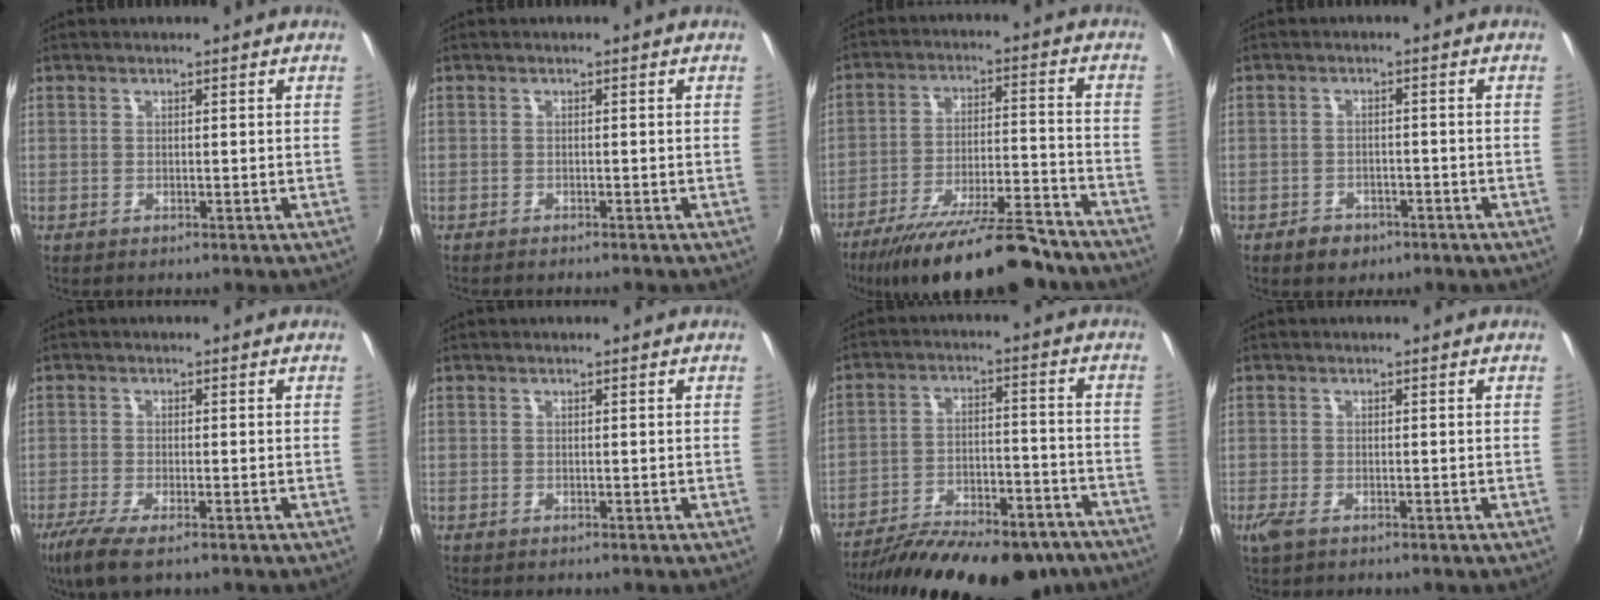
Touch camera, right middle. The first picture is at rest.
{"total": 1.4, "force": [-1.3, -0.1, 0.4], "torque": [-0.013, -0.010, -0.025]}
{"total": 20.5, "force": [-17.3, 3.6, 10.4], "torque": [-0.190, -0.029, -0.256]}
{"total": 4.1, "force": [-2.8, 2.6, 1.4], "torque": [-0.043, -0.001, -0.041]}
{"total": 6.6, "force": [-4.1, 1.4, 5.0], "torque": [-0.116, -0.028, -0.076]}
{"total": 0.0}
{"total": 25.0, "force": [-20.4, 8.5, 11.7], "torque": [-0.214, -0.016, -0.278]}
{"total": 2.3, "force": [-1.3, 0.9, 1.7], "torque": [-0.035, -0.008, -0.024]}